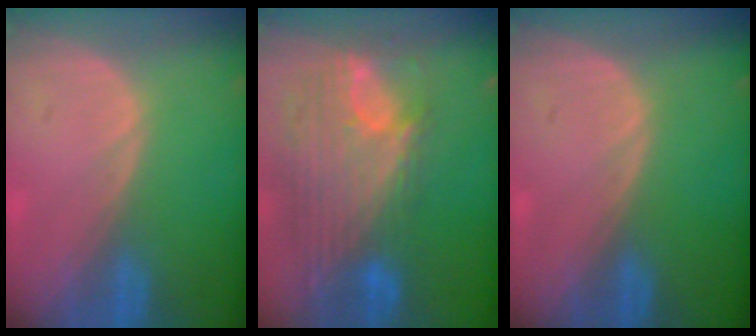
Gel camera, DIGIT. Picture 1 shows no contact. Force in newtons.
{"total": 12.1, "press": 10.2, "slide": 6.4}
{"total": 0.0}